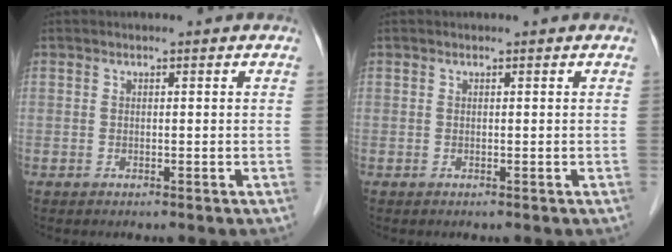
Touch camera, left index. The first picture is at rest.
{"total": 0.0}